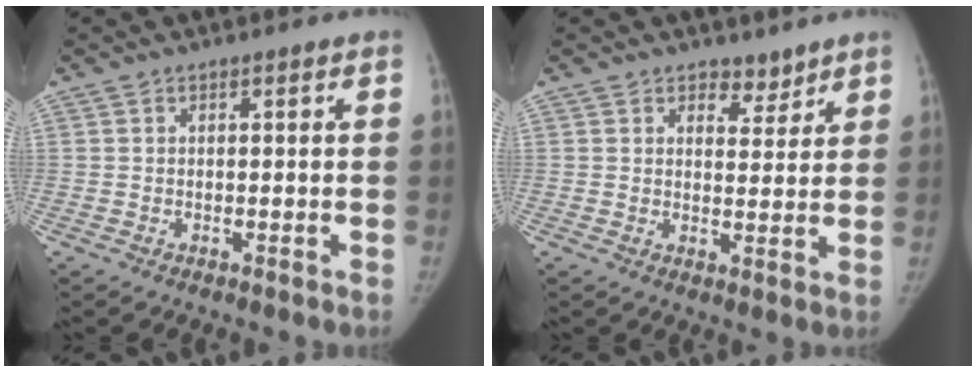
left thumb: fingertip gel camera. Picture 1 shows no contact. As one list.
[{"total": 3.8, "force": [3.0, 2.1, 1.0], "torque": [0.009, -0.022, 0.045]}]